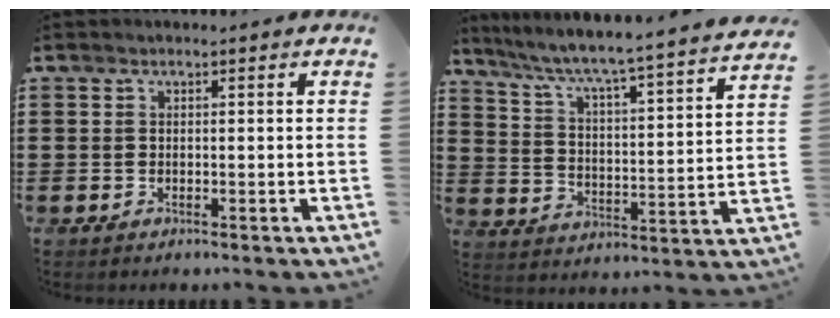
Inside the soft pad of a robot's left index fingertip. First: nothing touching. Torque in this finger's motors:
{"motor_torque": [1.40, -0.74, 0.33, 0.21]}